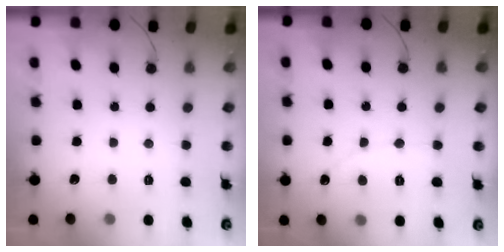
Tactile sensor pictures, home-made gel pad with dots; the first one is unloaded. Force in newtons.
{"total": 3.3, "press": 3.3, "slide": 0.2}